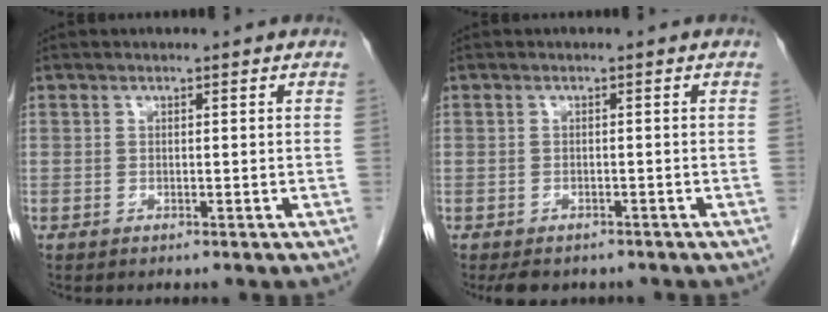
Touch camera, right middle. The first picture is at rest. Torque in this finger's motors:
{"motor_torque": [0.05, -0.03, 0.00, 0.01]}